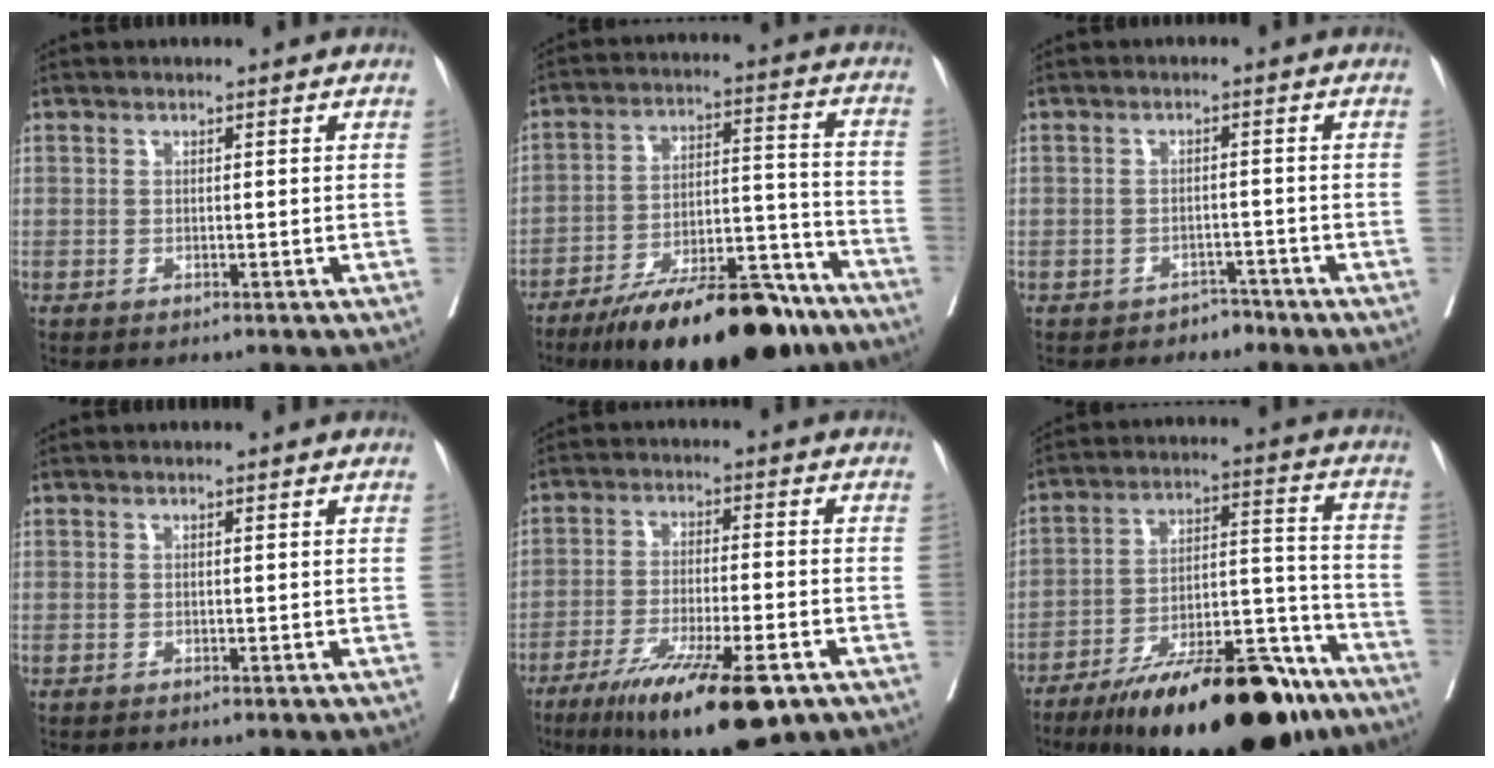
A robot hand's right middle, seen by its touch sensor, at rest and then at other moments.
{"total": 19.9, "force": [-15.4, 4.6, 11.9], "torque": [-0.139, 0.020, -0.246]}
{"total": 1.6, "force": [-1.4, 0.8, -0.1], "torque": [0.001, 0.004, -0.023]}
{"total": 0.0}
{"total": 15.2, "force": [-9.1, 2.2, 11.9], "torque": [-0.182, -0.036, -0.146]}
{"total": 23.4, "force": [-17.1, 5.4, 15.1], "torque": [-0.177, 0.017, -0.269]}